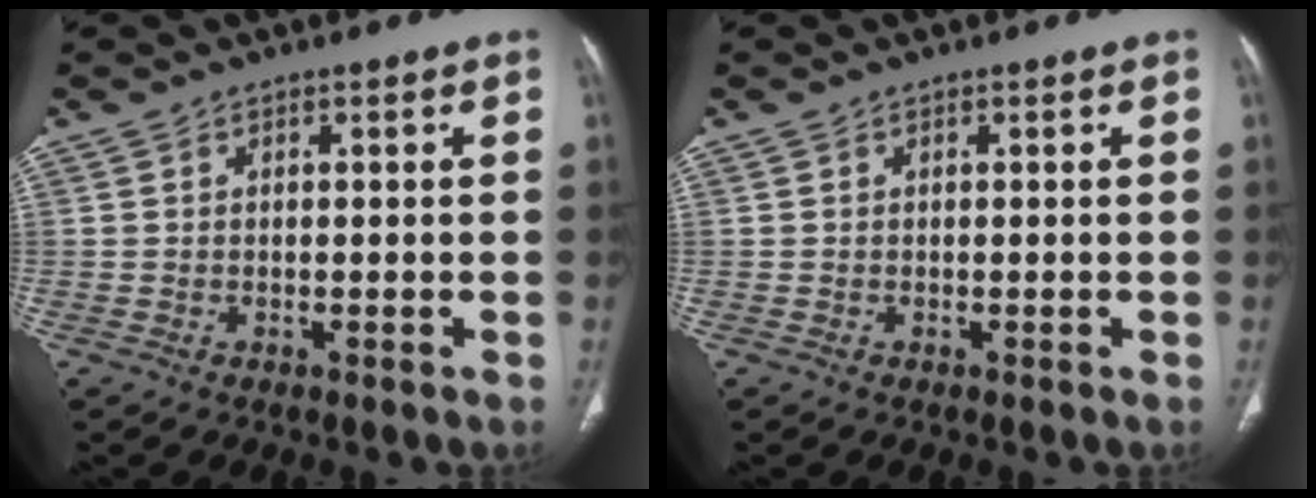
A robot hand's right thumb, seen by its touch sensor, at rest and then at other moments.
{"total": 0.0}